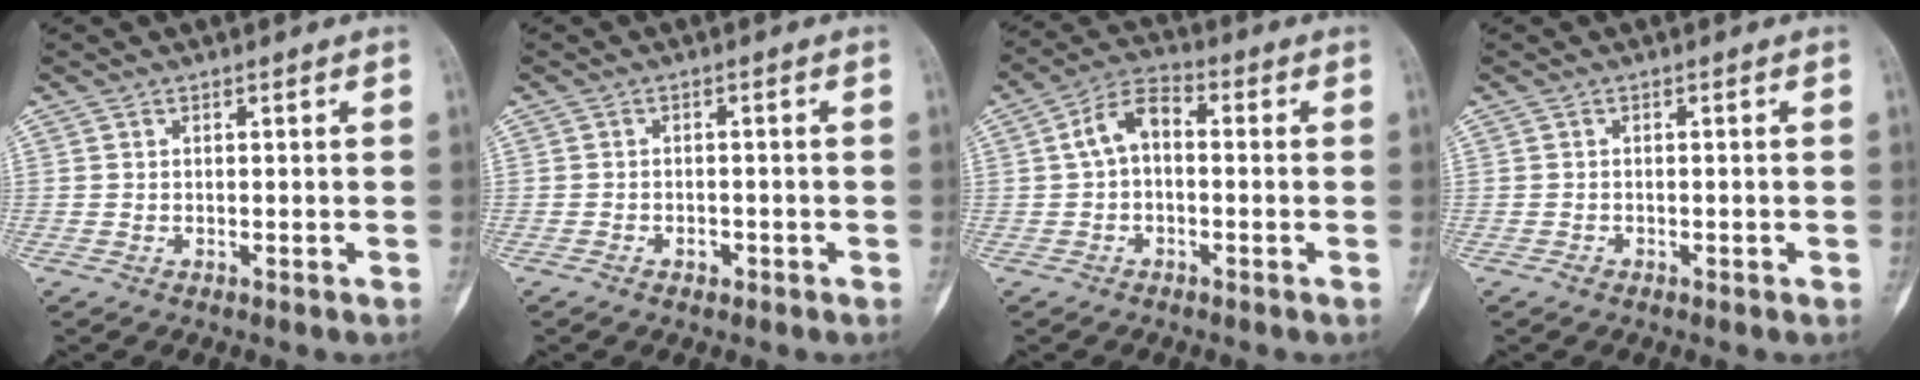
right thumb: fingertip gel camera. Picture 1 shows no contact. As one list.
[{"total": 1.7, "force": [-1.0, 1.3, 0.7], "torque": [-0.003, 0.008, -0.013]}, {"total": 7.3, "force": [0.2, 4.6, 5.7], "torque": [-0.094, 0.025, -0.010]}, {"total": 0.8, "force": [-0.5, 0.6, 0.2], "torque": [0.004, 0.003, -0.011]}]